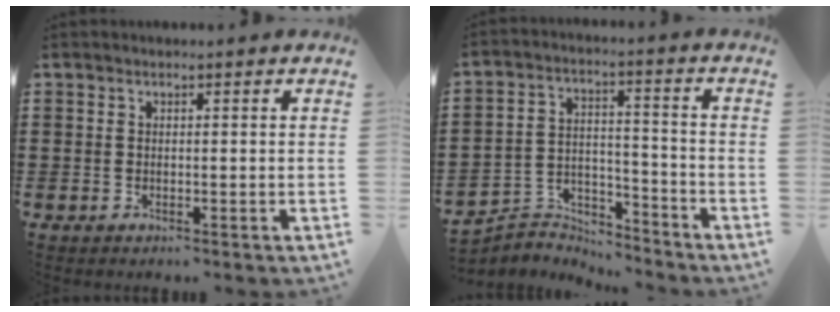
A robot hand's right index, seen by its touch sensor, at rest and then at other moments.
{"total": 5.5, "force": [-5.3, 1.1, 0.3], "torque": [-0.014, 0.010, -0.109]}